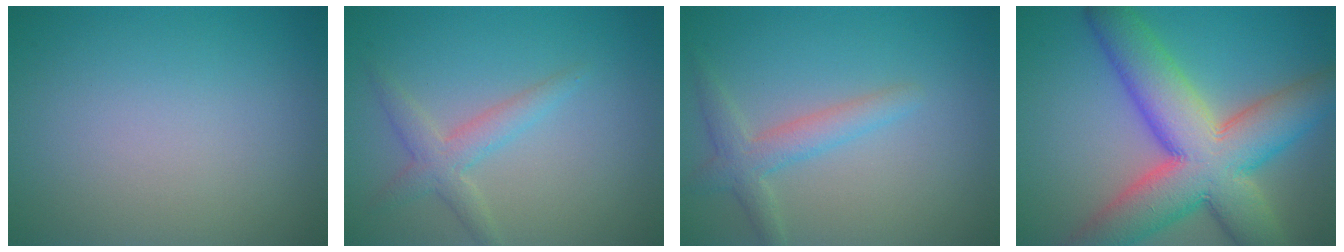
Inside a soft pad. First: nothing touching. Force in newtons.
{"total": 2.5, "press": 2.5, "slide": 0.1}
{"total": 2.7, "press": 2.7, "slide": 0.3}
{"total": 12.4, "press": 12.3, "slide": 0.7}